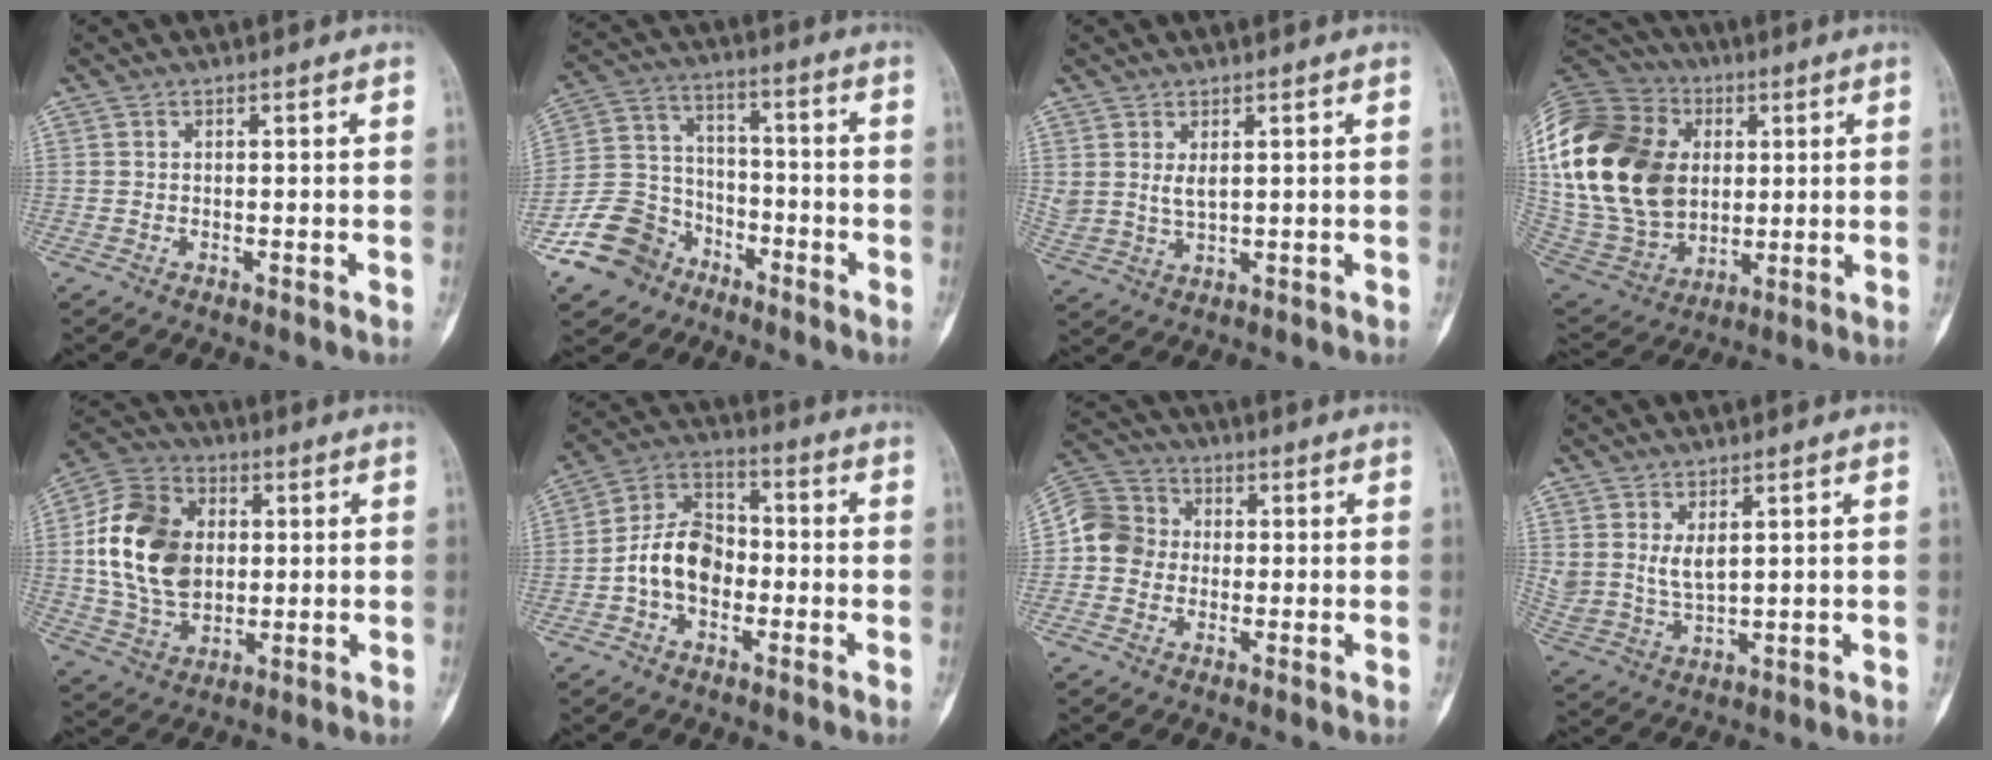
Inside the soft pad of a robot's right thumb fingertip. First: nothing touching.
{"total": 13.0, "force": [-7.7, 9.8, 3.5], "torque": [-0.044, 0.071, -0.143]}
{"total": 3.8, "force": [1.5, 1.9, 2.9], "torque": [-0.061, -0.009, 0.040]}
{"total": 32.3, "force": [5.0, 23.6, 21.6], "torque": [-0.458, 0.024, 0.106]}
{"total": 17.4, "force": [1.7, 12.7, 11.8], "torque": [-0.197, 0.006, 0.032]}
{"total": 10.6, "force": [-2.3, 7.5, 7.2], "torque": [-0.114, 0.039, -0.054]}
{"total": 8.2, "force": [-0.5, 7.5, 3.4], "torque": [-0.048, 0.028, -0.024]}
{"total": 5.5, "force": [2.4, 2.7, 4.1], "torque": [-0.081, -0.019, 0.061]}